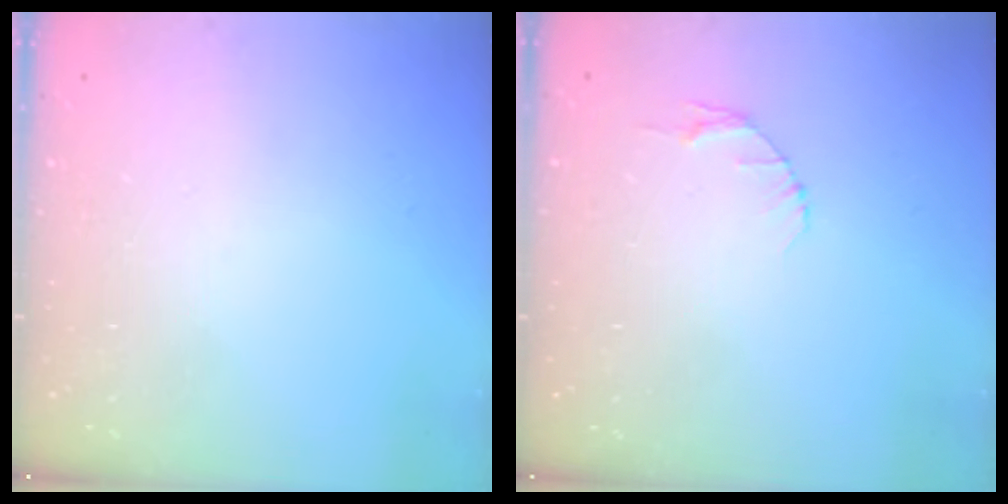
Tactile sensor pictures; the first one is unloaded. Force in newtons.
{"total": 4.0, "press": 4.0, "slide": 0.6}